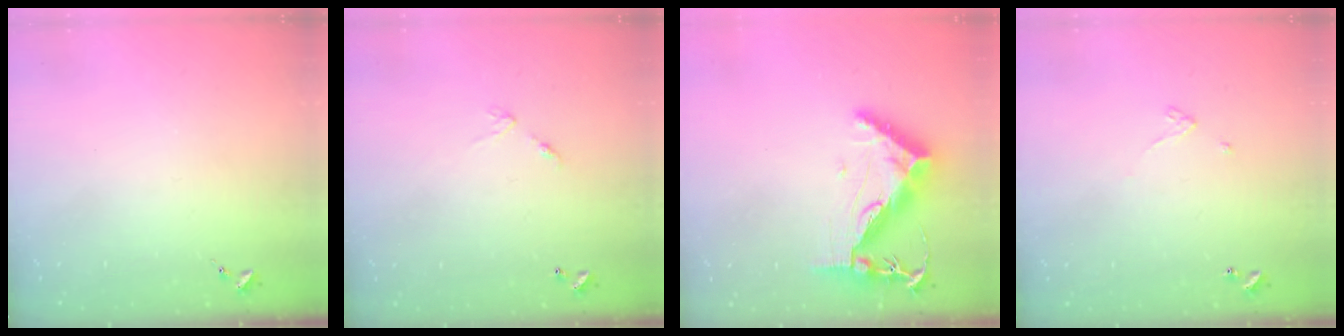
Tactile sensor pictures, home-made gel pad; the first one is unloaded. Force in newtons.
{"total": 5.8, "press": 5.8, "slide": 0.4}
{"total": 12.4, "press": 12.3, "slide": 1.4}
{"total": 2.4, "press": 2.4, "slide": 0.2}